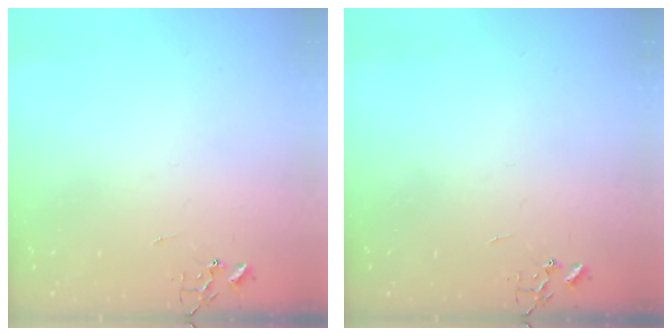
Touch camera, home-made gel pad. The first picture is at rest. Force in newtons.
{"total": 0.0}